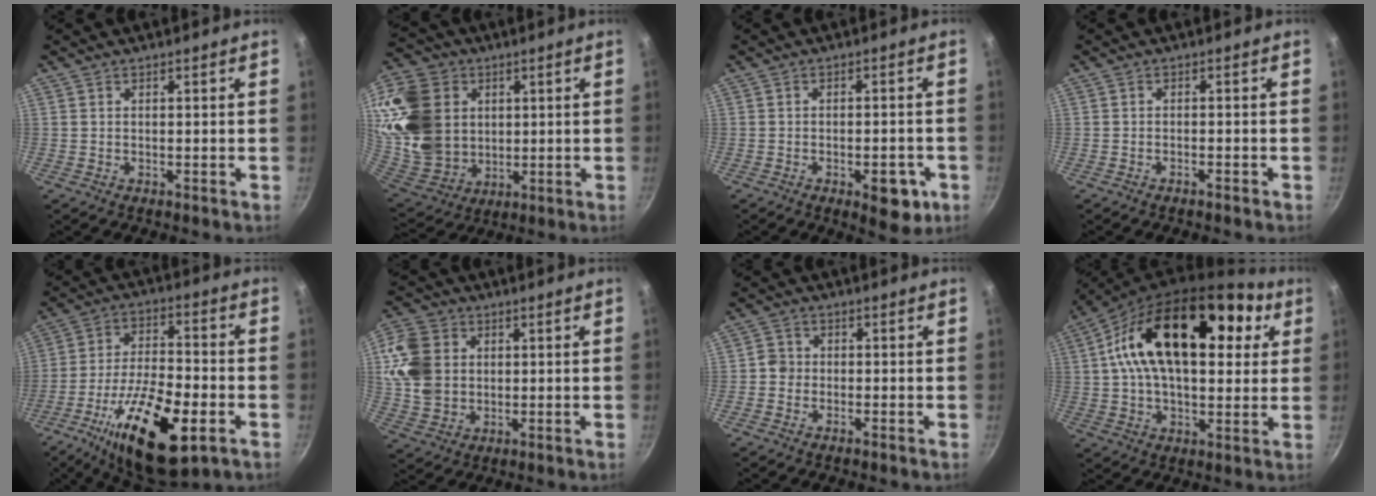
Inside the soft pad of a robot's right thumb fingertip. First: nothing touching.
{"total": 23.3, "force": [6.0, 18.3, 13.2], "torque": [-0.262, -0.013, 0.130]}
{"total": 7.9, "force": [-3.2, 3.6, 6.2], "torque": [-0.055, 0.014, -0.033]}
{"total": 1.3, "force": [-1.1, 0.2, 0.7], "torque": [-0.017, 0.011, -0.015]}
{"total": 22.0, "force": [-9.1, 8.7, 18.1], "torque": [-0.297, 0.020, -0.152]}
{"total": 14.6, "force": [2.7, 11.8, 8.2], "torque": [-0.144, 0.000, 0.055]}
{"total": 2.6, "force": [-1.1, 2.2, 0.8], "torque": [-0.002, 0.013, -0.027]}
{"total": 22.4, "force": [6.2, 13.0, 17.2], "torque": [-0.255, 0.013, 0.080]}